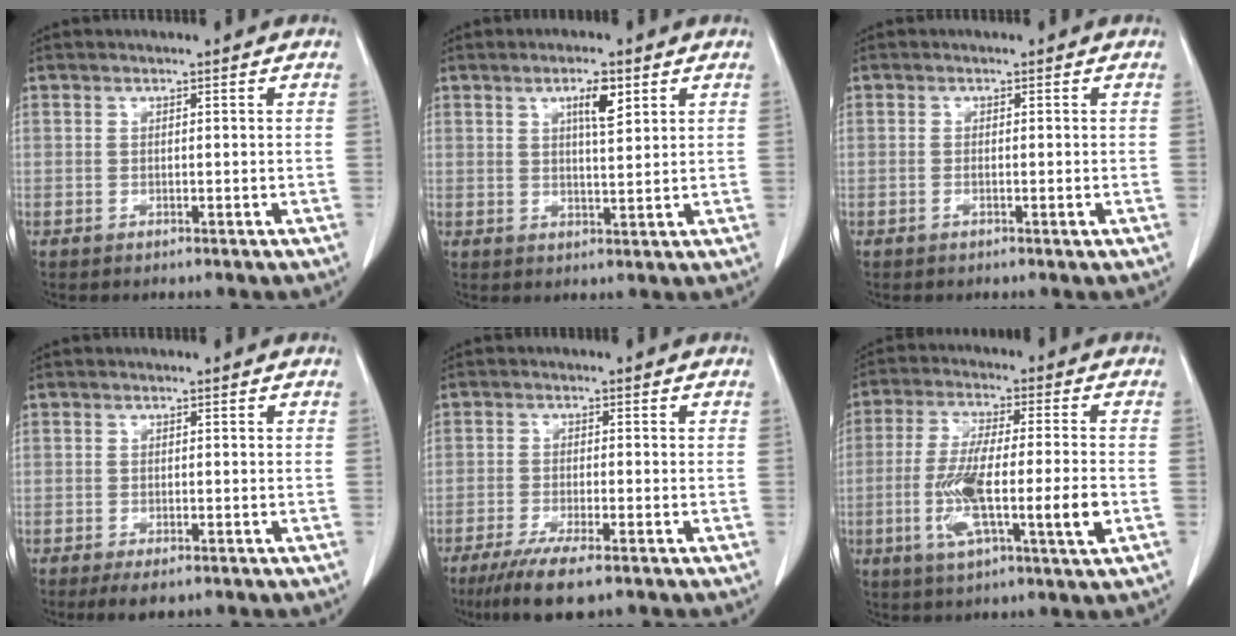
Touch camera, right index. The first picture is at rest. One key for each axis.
{"total": 4.3, "fx": 2.2, "fy": 0.8, "fz": 3.6, "tx": -0.062, "ty": -0.001, "tz": 0.037}
{"total": 1.0, "fx": -0.4, "fy": 0.1, "fz": 0.9, "tx": -0.014, "ty": -0.001, "tz": -0.004}
{"total": 2.2, "fx": -1.3, "fy": 1.1, "fz": 1.5, "tx": -0.024, "ty": -0.002, "tz": -0.014}
{"total": 6.5, "fx": -4.3, "fy": 0.8, "fz": 4.8, "tx": -0.087, "ty": -0.016, "tz": -0.073}
{"total": 13.2, "fx": -3.0, "fy": 1.3, "fz": 12.8, "tx": -0.239, "ty": -0.010, "tz": -0.055}